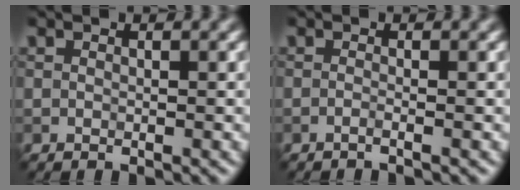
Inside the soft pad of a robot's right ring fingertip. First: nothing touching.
{"total": 0.6, "force": [-0.4, 0.1, 0.5], "torque": [-0.008, -0.001, -0.012]}